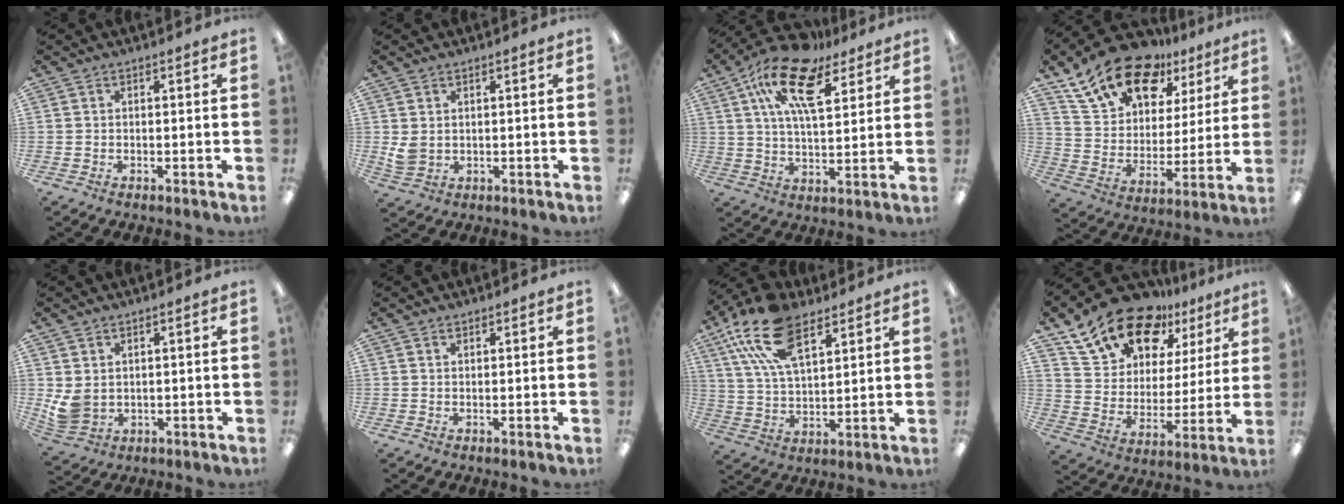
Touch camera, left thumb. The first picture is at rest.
{"total": 3.1, "force": [1.0, 2.3, 1.7], "torque": [-0.033, -0.007, 0.018]}
{"total": 17.8, "force": [10.2, 7.8, 12.4], "torque": [-0.230, -0.037, 0.176]}
{"total": 19.2, "force": [13.3, 10.1, 9.4], "torque": [-0.165, -0.079, 0.239]}
{"total": 4.8, "force": [1.7, 3.7, 2.6], "torque": [-0.070, -0.014, 0.034]}
{"total": 0.9, "force": [0.7, 0.3, 0.4], "torque": [-0.010, 0.000, 0.013]}
{"total": 17.8, "force": [10.1, 8.6, 11.8], "torque": [-0.252, -0.027, 0.179]}
{"total": 18.7, "force": [14.1, 9.6, 7.6], "torque": [-0.153, -0.086, 0.255]}